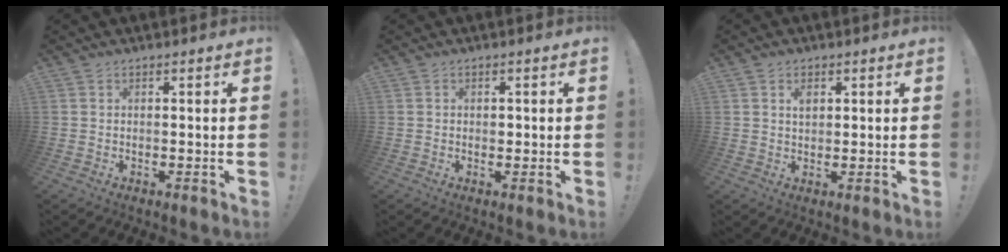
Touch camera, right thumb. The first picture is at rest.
{"total": 0.8, "force": [0.0, 0.8, 0.3], "torque": [0.000, -0.001, -0.001]}
{"total": 2.5, "force": [1.0, 1.7, 1.5], "torque": [-0.011, -0.004, 0.013]}